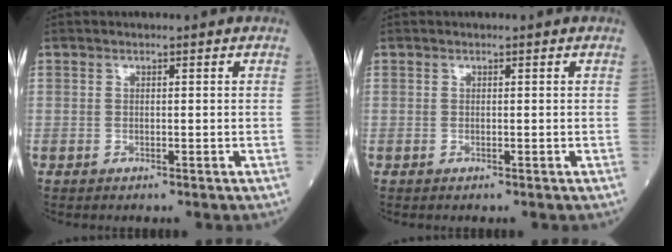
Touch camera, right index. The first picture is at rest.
{"total": 0.0}